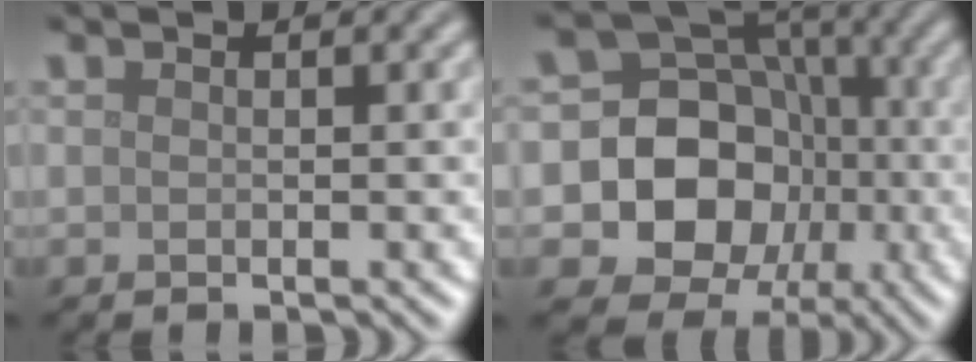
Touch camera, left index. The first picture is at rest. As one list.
[{"total": 12.8, "force": [-2.2, 11.7, 4.9], "torque": [-0.088, 0.010, -0.056]}]